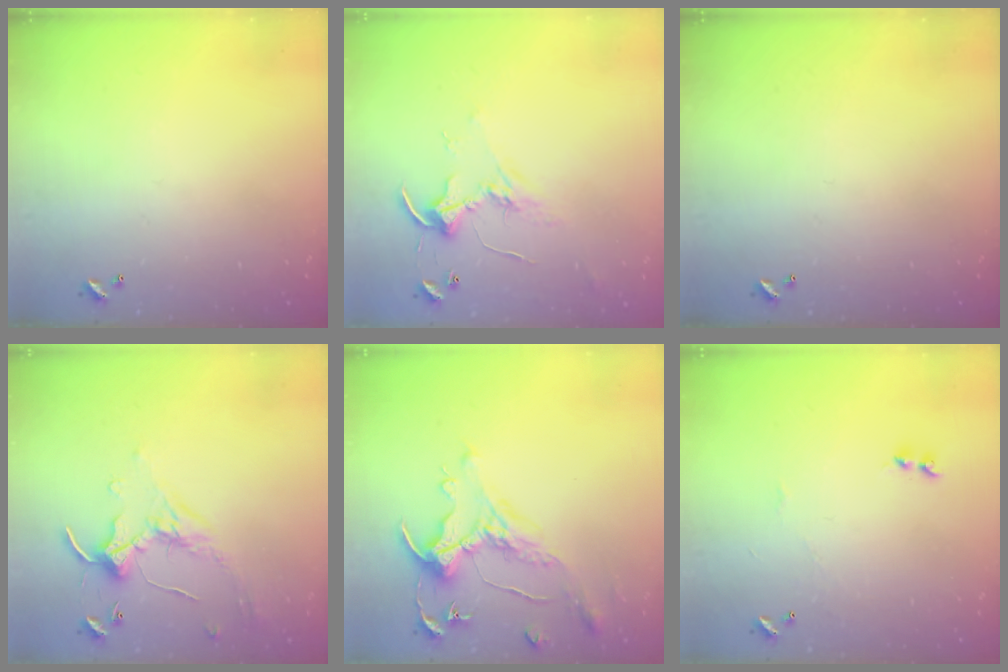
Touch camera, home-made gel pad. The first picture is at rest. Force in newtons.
{"total": 2.5, "press": 2.5, "slide": 0.2}
{"total": 0.0}
{"total": 0.0}
{"total": 0.9, "press": 0.2, "slide": 0.9}
{"total": 2.1, "press": 2.1, "slide": 0.5}